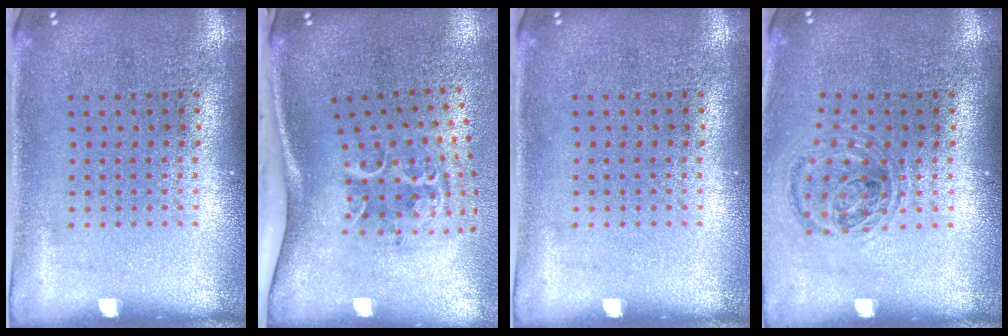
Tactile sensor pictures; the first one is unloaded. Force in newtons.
{"total": 2.3, "press": 1.4, "slide": 1.9}
{"total": 0.0}
{"total": 1.0, "press": 1.0, "slide": 0.1}